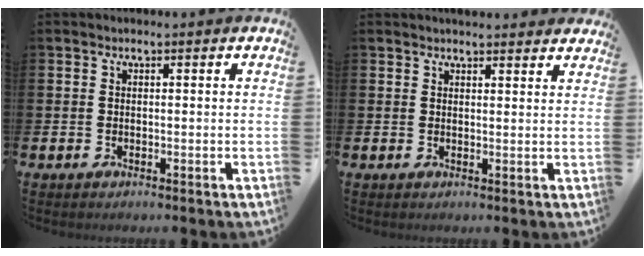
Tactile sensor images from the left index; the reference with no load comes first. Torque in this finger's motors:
{"motor_torque": [1.10, -1.04, 0.40, 0.03]}